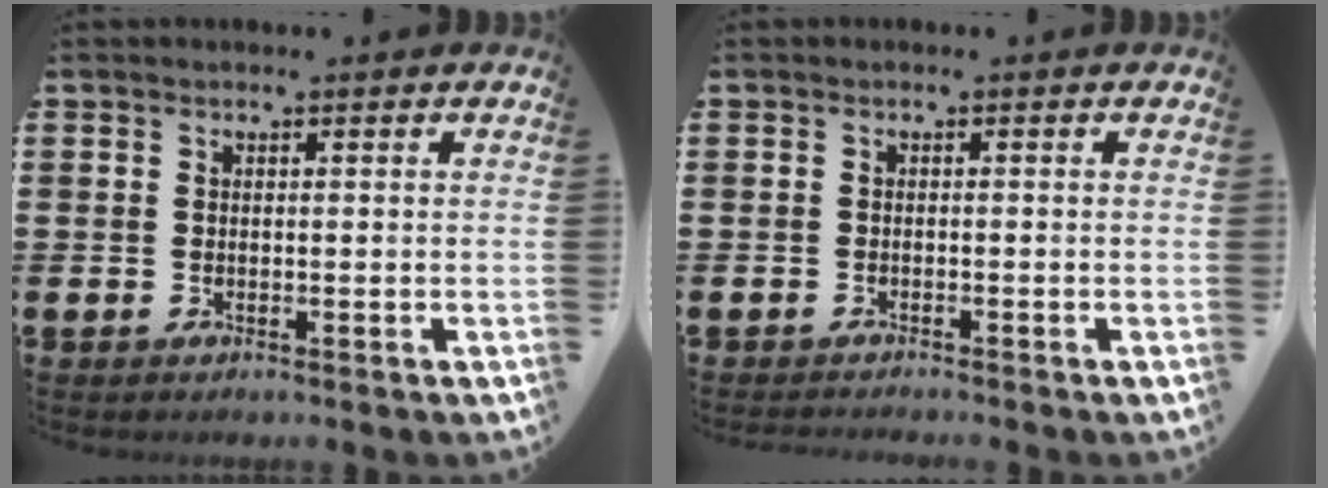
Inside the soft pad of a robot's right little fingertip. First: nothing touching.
{"total": 0.7, "force": [-0.7, -0.1, 0.0], "torque": [-0.001, -0.002, -0.014]}